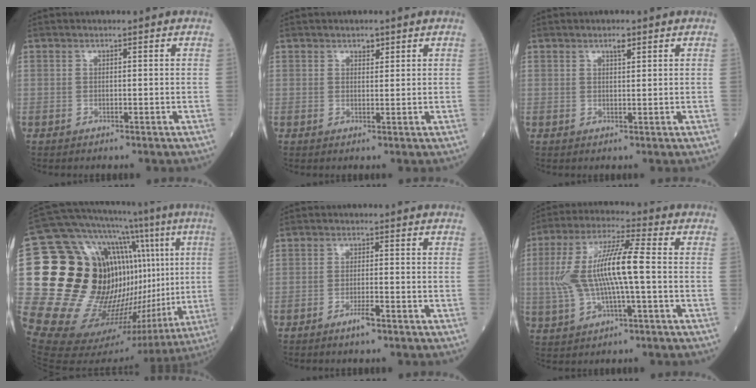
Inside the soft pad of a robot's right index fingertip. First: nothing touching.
{"total": 1.8, "force": [1.2, 1.0, 1.0], "torque": [-0.022, 0.001, 0.022]}
{"total": 1.9, "force": [1.2, 0.6, 1.4], "torque": [-0.032, 0.001, 0.022]}
{"total": 35.1, "force": [3.8, 13.0, 32.3], "torque": [-0.502, 0.053, 0.080]}
{"total": 2.9, "force": [-1.9, 0.4, 2.2], "torque": [-0.044, -0.002, -0.033]}
{"total": 13.2, "force": [-0.4, 2.7, 13.0], "torque": [-0.277, 0.018, -0.003]}